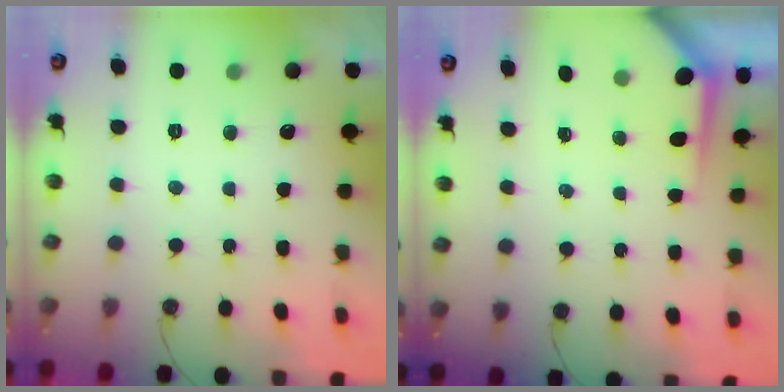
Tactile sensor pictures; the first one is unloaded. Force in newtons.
{"total": 3.8, "press": 3.7, "slide": 0.4}